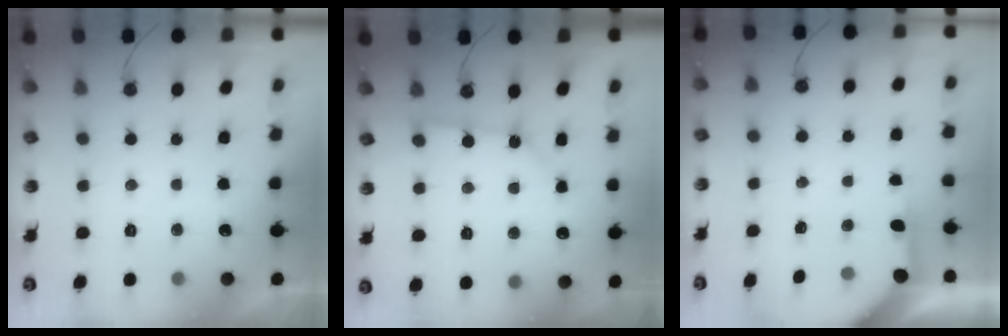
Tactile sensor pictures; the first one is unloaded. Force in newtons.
{"total": 2.3, "press": 2.3, "slide": 0.2}
{"total": 4.0, "press": 4.0, "slide": 0.5}